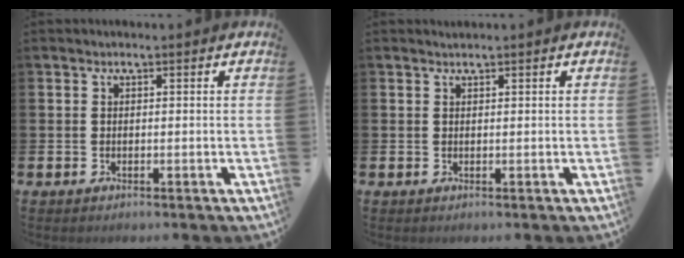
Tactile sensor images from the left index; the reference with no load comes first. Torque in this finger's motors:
{"motor_torque": [0.02, 0.10, -0.02, 0.01]}